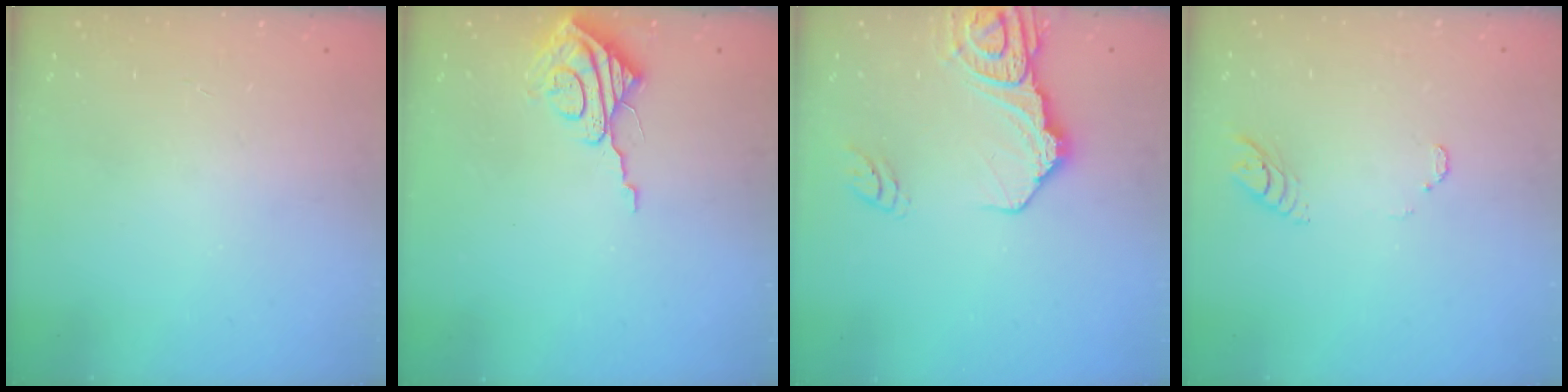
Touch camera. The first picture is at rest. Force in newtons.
{"total": 8.8, "press": 8.8, "slide": 0.9}
{"total": 14.8, "press": 14.7, "slide": 1.7}
{"total": 4.0, "press": 3.9, "slide": 0.3}